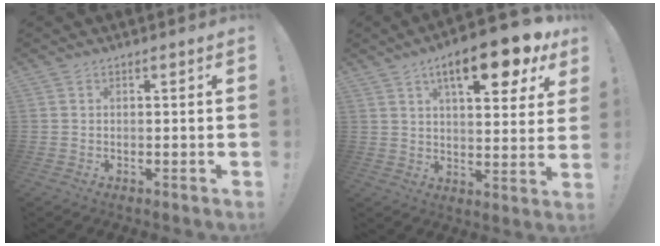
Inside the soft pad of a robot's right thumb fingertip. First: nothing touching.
{"total": 16.2, "force": [8.5, 4.7, 12.9], "torque": [-0.187, -0.043, 0.127]}